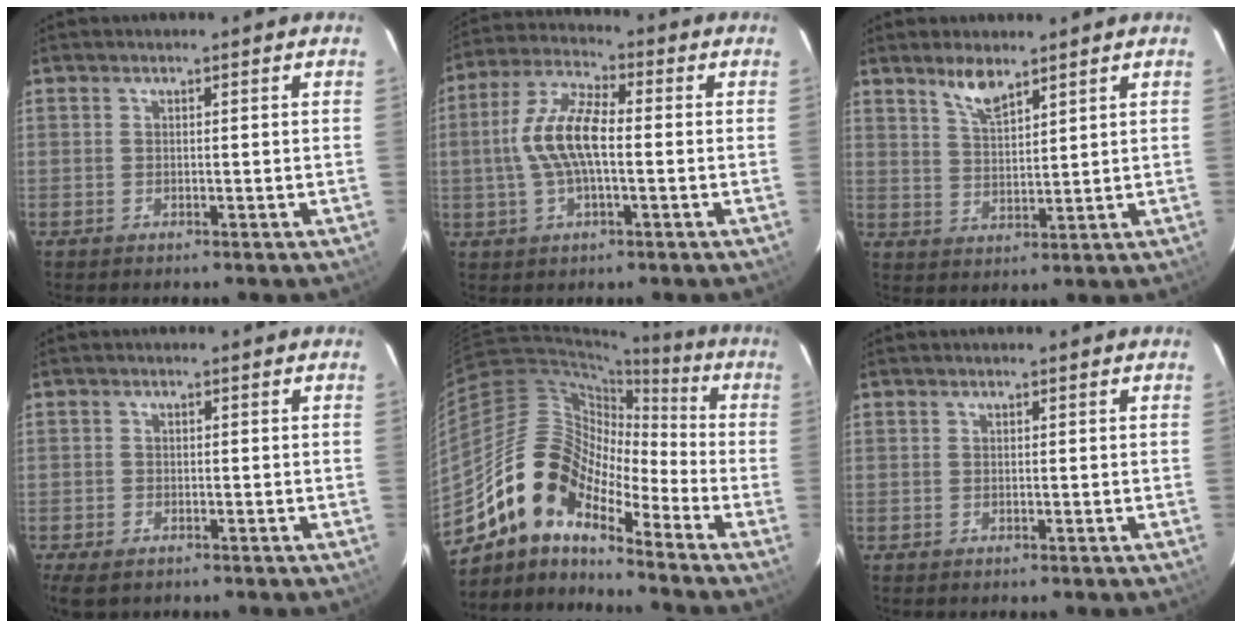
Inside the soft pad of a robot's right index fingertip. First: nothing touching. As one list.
[{"total": 10.8, "force": [-0.8, 4.1, 10.0], "torque": [-0.209, 0.014, -0.017]}, {"total": 5.2, "force": [4.1, 1.4, 3.0], "torque": [-0.055, -0.001, 0.080]}, {"total": 4.4, "force": [-3.0, 2.4, 2.2], "torque": [-0.055, -0.014, -0.054]}, {"total": 13.8, "force": [-10.3, 5.6, 7.2], "torque": [-0.115, 0.016, -0.210]}, {"total": 0.0}]